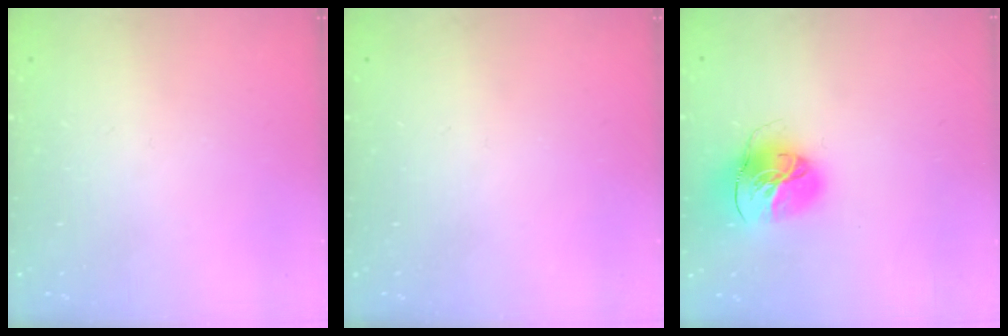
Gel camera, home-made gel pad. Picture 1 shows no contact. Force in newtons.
{"total": 0.0}
{"total": 15.0, "press": 14.9, "slide": 1.8}